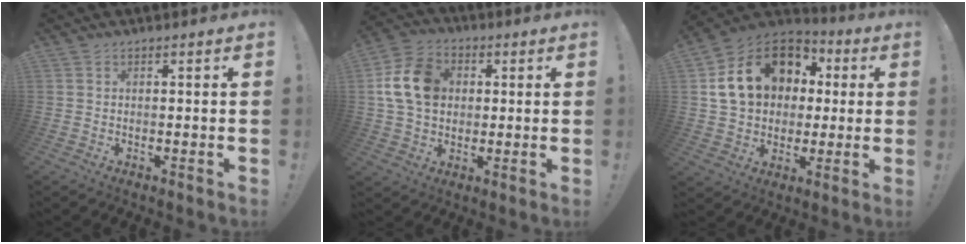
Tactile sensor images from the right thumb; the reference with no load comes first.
{"total": 14.8, "force": [2.6, 11.5, 8.9], "torque": [-0.151, 0.003, 0.053]}
{"total": 20.3, "force": [5.8, 15.6, 11.6], "torque": [-0.174, -0.009, 0.127]}